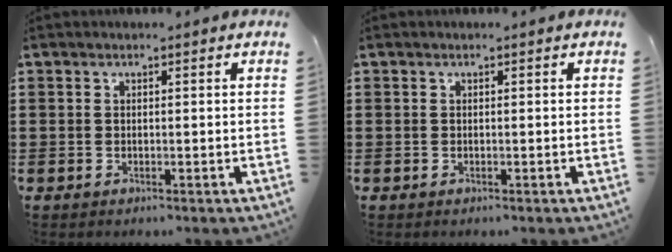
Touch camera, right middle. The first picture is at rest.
{"total": 0.0}